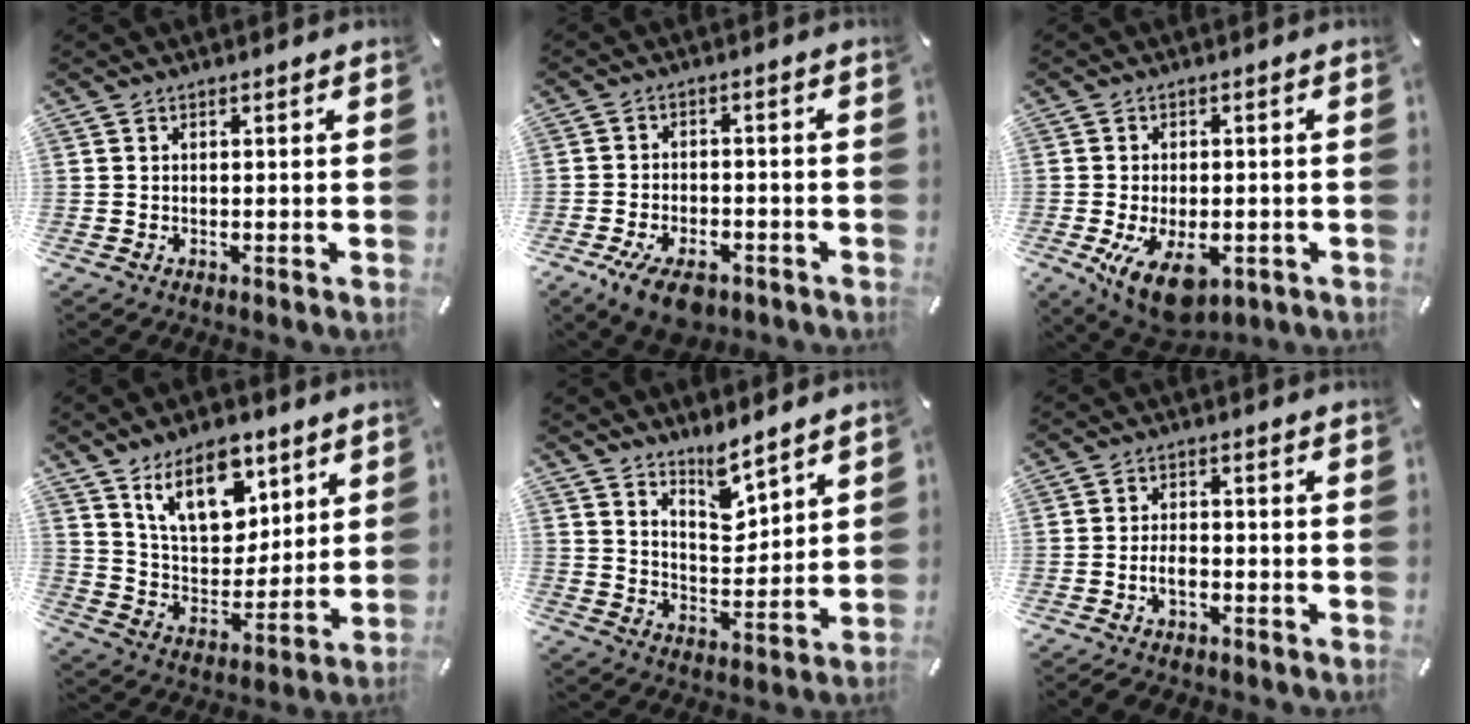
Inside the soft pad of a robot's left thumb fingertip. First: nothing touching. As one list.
[{"total": 7.2, "force": [-4.3, 3.8, 4.3], "torque": [-0.089, 0.016, -0.077]}, {"total": 10.6, "force": [-3.7, 5.7, 8.2], "torque": [-0.162, 0.000, -0.061]}, {"total": 15.3, "force": [9.3, 9.0, 8.2], "torque": [-0.125, -0.042, 0.169]}, {"total": 7.9, "force": [6.9, 3.1, 2.3], "torque": [-0.032, -0.056, 0.125]}, {"total": 4.3, "force": [-2.1, 2.3, 3.0], "torque": [-0.057, 0.011, -0.039]}]